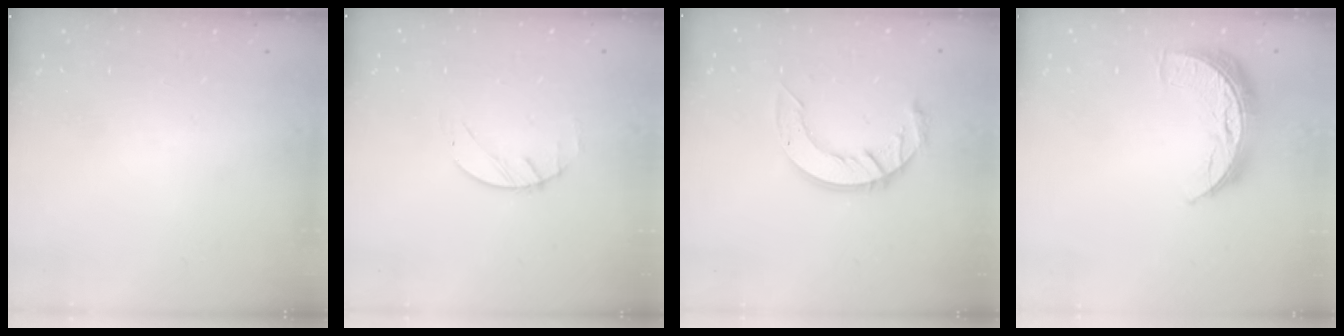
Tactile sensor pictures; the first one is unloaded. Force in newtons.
{"total": 1.4, "press": 1.3, "slide": 0.2}
{"total": 11.1, "press": 11.1, "slide": 1.0}
{"total": 10.9, "press": 10.9, "slide": 0.4}